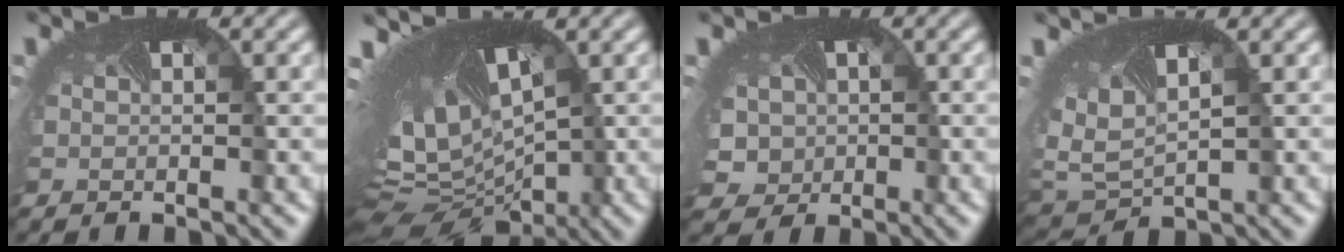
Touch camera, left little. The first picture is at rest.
{"total": 15.9, "force": [0.9, 8.7, 13.2], "torque": [-0.257, 0.014, 0.051]}
{"total": 5.1, "force": [-0.1, 4.6, 2.2], "torque": [-0.057, -0.005, -0.014]}
{"total": 5.7, "force": [2.0, 2.9, 4.5], "torque": [-0.100, 0.002, 0.045]}